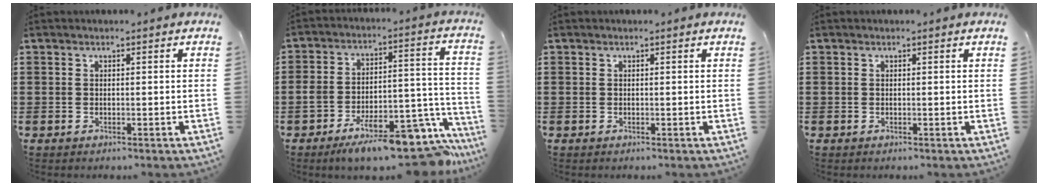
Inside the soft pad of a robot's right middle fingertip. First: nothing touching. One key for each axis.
{"total": 13.9, "fx": -11.2, "fy": 3.4, "fz": 7.5, "tx": -0.099, "ty": 0.053, "tz": -0.194}
{"total": 0.0}
{"total": 0.0}